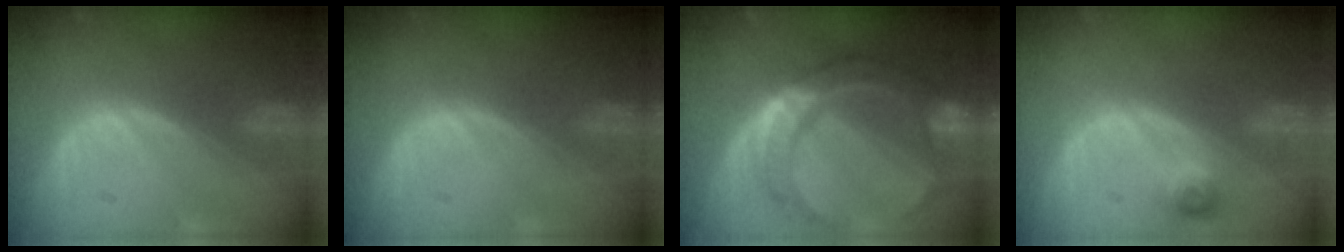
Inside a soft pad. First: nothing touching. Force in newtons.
{"total": 0.0}
{"total": 10.8, "press": 10.7, "slide": 1.1}
{"total": 2.2, "press": 2.2, "slide": 0.4}